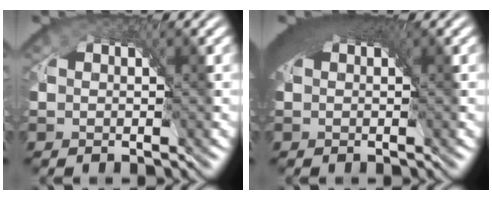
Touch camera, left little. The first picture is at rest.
{"total": 5.9, "force": [1.6, 3.4, 4.6], "torque": [-0.081, -0.005, 0.021]}